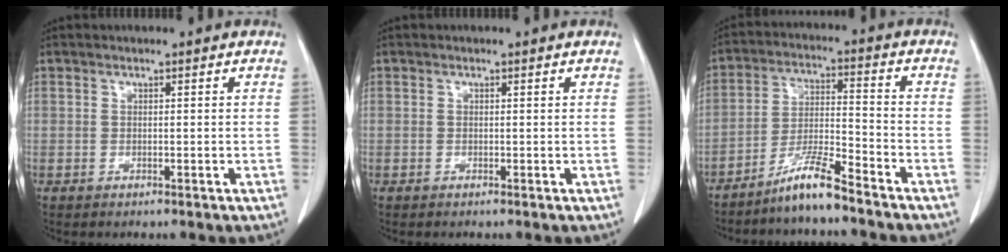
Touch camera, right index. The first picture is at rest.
{"total": 0.0}
{"total": 7.7, "force": [-6.3, -0.3, 4.5], "torque": [-0.089, -0.013, -0.123]}